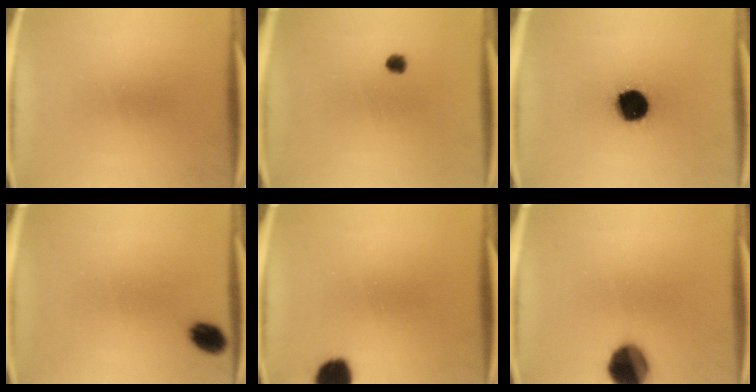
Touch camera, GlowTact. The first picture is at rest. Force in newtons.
{"total": 1.7}
{"total": 15.2}
{"total": 4.7}
{"total": 7.2}
{"total": 12.5}